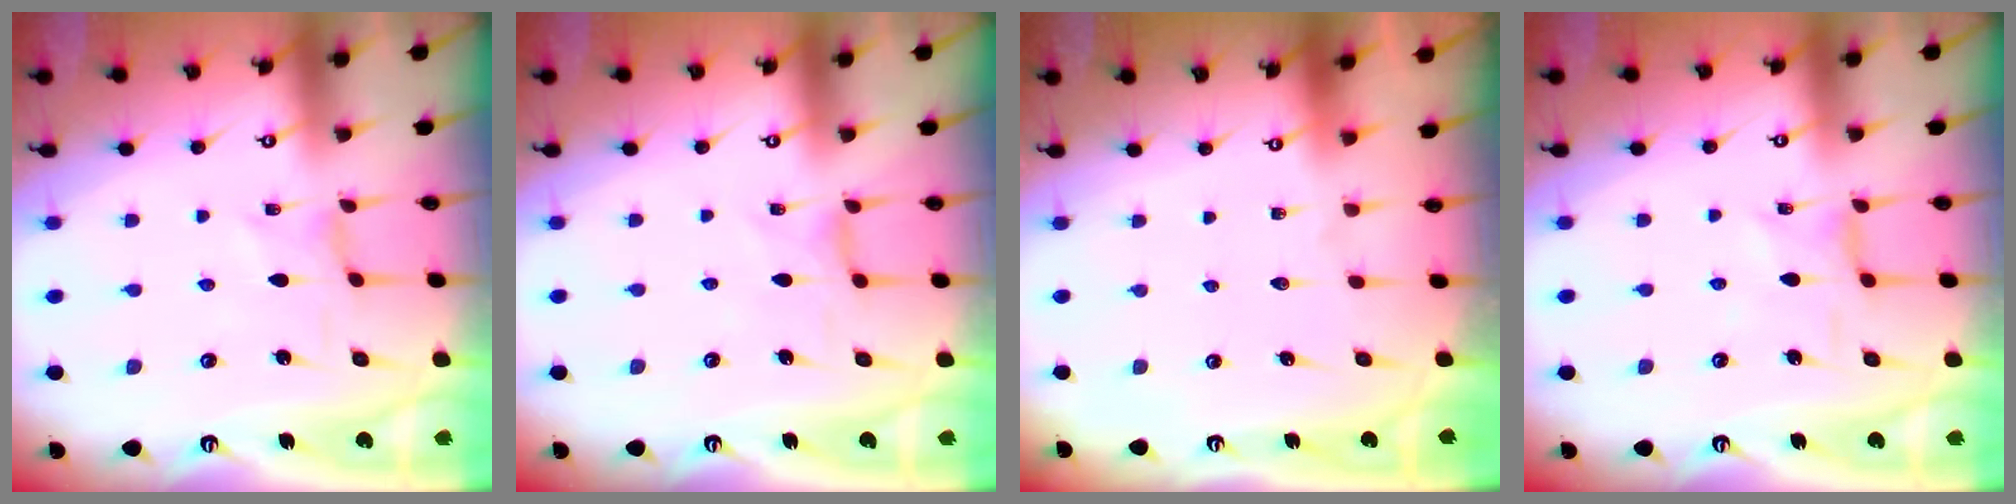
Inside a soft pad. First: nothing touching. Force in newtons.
{"total": 1.3, "press": 1.3, "slide": 0.3}
{"total": 0.0}
{"total": 2.1, "press": 2.1, "slide": 0.5}